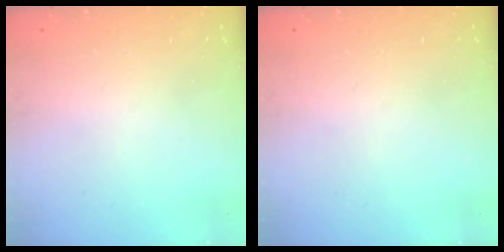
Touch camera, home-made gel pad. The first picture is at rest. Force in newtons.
{"total": 0.0}